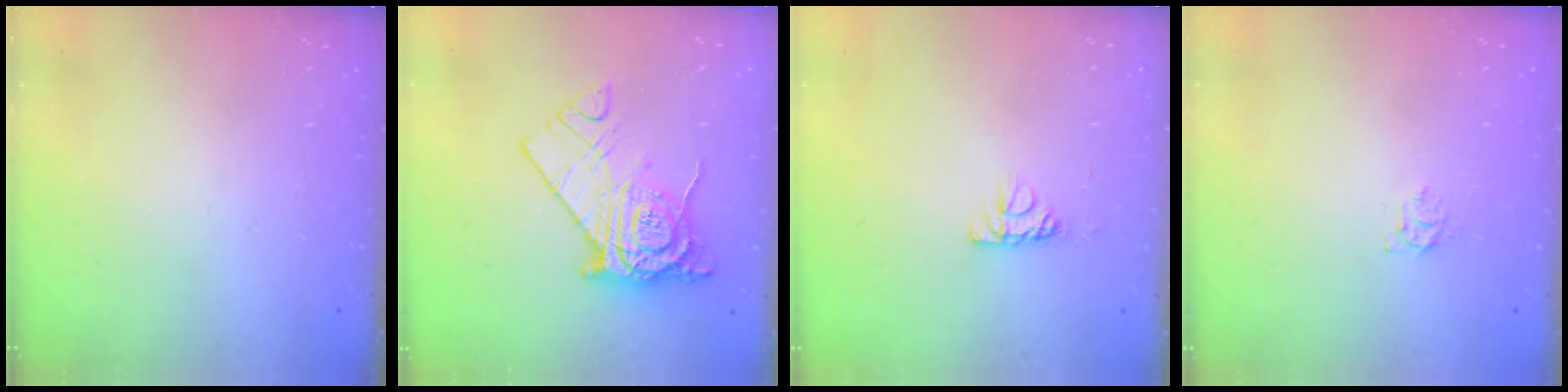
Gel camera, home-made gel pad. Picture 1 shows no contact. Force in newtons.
{"total": 13.9, "press": 13.9, "slide": 1.4}
{"total": 5.4, "press": 5.3, "slide": 0.6}
{"total": 5.7, "press": 5.6, "slide": 0.5}